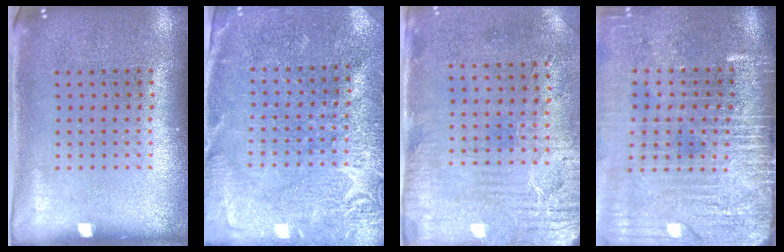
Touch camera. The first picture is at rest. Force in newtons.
{"total": 2.8, "press": 2.8, "slide": 0.1}
{"total": 3.3, "press": 2.7, "slide": 1.9}
{"total": 4.3, "press": 3.6, "slide": 2.3}